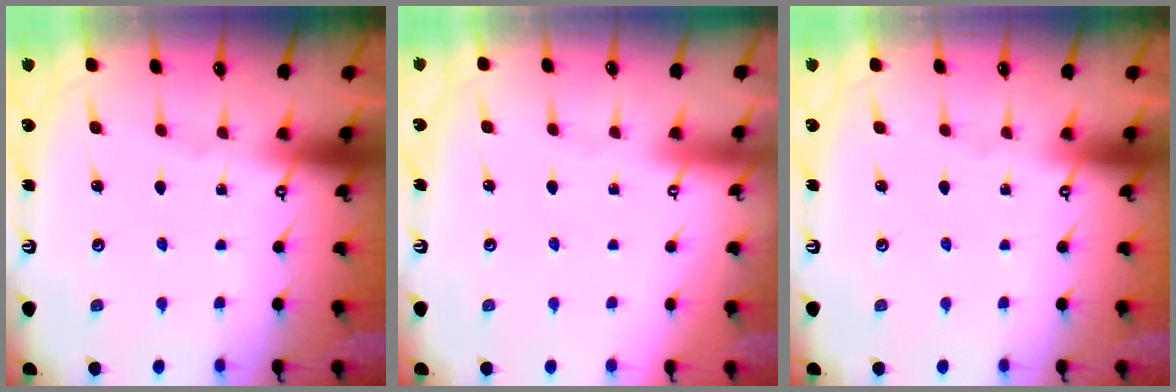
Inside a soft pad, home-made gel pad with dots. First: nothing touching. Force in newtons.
{"total": 3.9, "press": 3.9, "slide": 0.1}
{"total": 0.0}